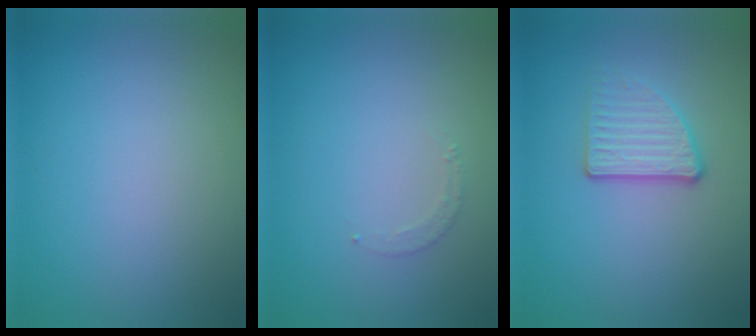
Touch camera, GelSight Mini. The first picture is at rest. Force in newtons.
{"total": 0.9, "press": 0.9, "slide": 0.2}
{"total": 3.0, "press": 2.3, "slide": 1.9}